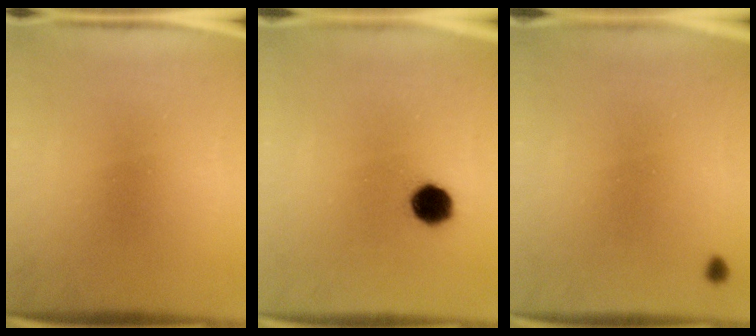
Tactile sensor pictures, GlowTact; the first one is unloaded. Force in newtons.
{"total": 6.2}
{"total": 0.8}